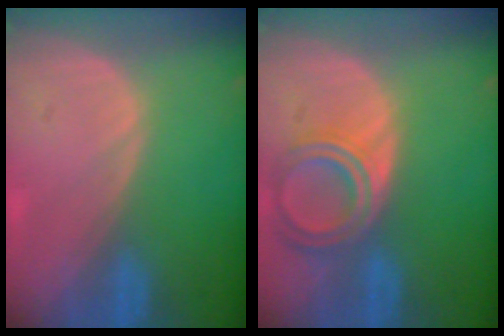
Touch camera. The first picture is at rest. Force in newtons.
{"total": 6.7, "press": 6.0, "slide": 2.8}